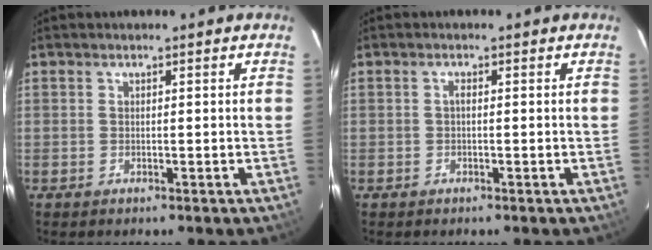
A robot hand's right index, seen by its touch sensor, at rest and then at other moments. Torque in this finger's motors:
{"motor_torque": [0.14, -0.09, 0.10, 0.03]}